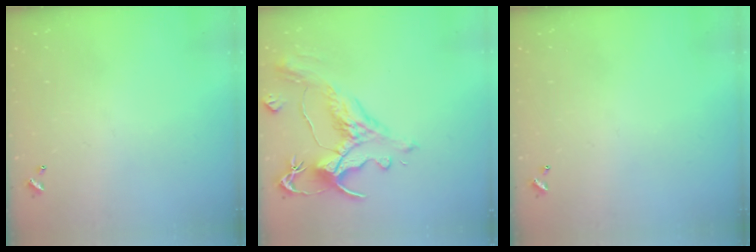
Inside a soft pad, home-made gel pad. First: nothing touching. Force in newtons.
{"total": 1.7, "press": 0.9, "slide": 1.5}
{"total": 0.0}